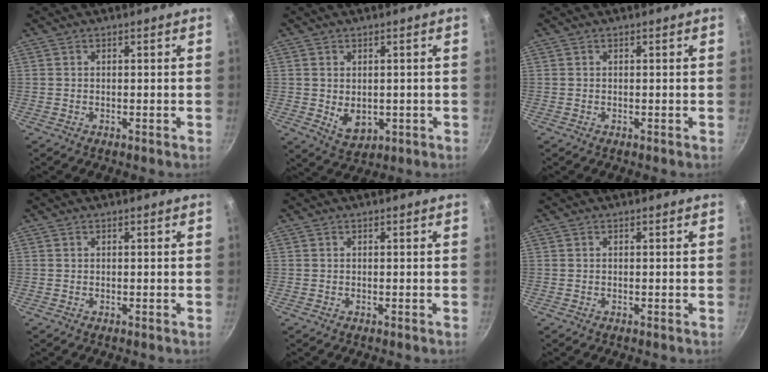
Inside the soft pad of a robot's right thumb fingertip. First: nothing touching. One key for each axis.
{"total": 5.5, "fx": -0.2, "fy": 4.0, "fz": 3.8, "tx": -0.050, "ty": -0.011, "tz": 0.008}
{"total": 0.0}
{"total": 0.0}
{"total": 0.0}
{"total": 0.0}